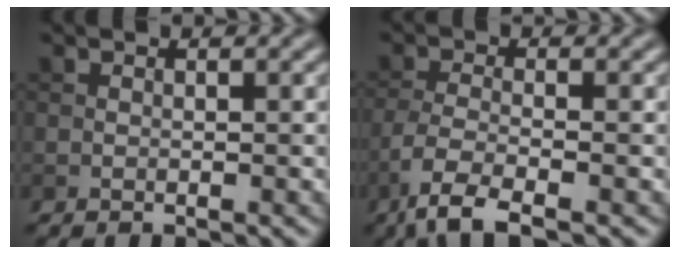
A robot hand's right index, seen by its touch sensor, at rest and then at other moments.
{"total": 4.4, "force": [-3.1, 0.9, 3.0], "torque": [-0.063, -0.008, -0.071]}